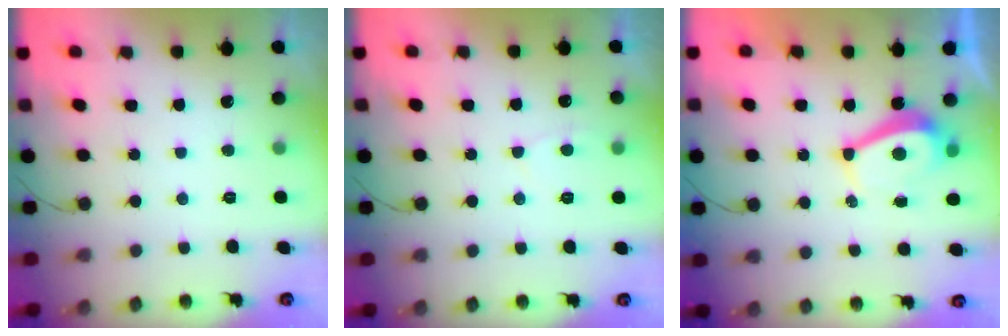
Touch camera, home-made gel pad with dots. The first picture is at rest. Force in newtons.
{"total": 3.4, "press": 3.4, "slide": 0.4}
{"total": 4.9, "press": 4.9, "slide": 0.5}